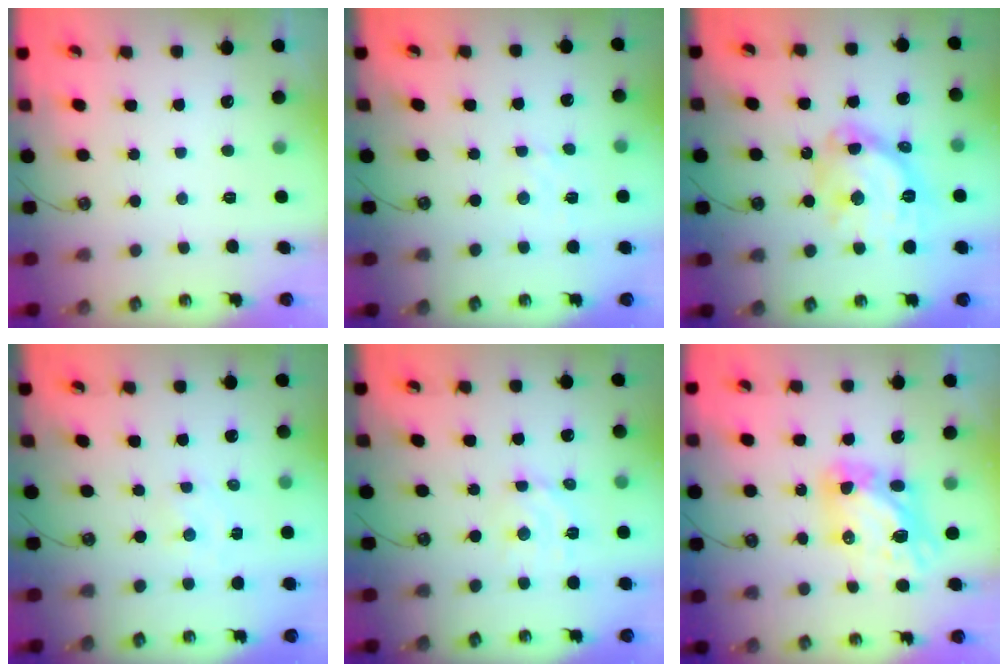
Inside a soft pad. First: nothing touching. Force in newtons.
{"total": 2.8, "press": 2.8, "slide": 0.4}
{"total": 16.7, "press": 16.7, "slide": 1.8}
{"total": 1.4, "press": 1.4, "slide": 0.2}
{"total": 6.1, "press": 6.0, "slide": 1.2}
{"total": 10.8, "press": 10.7, "slide": 1.2}